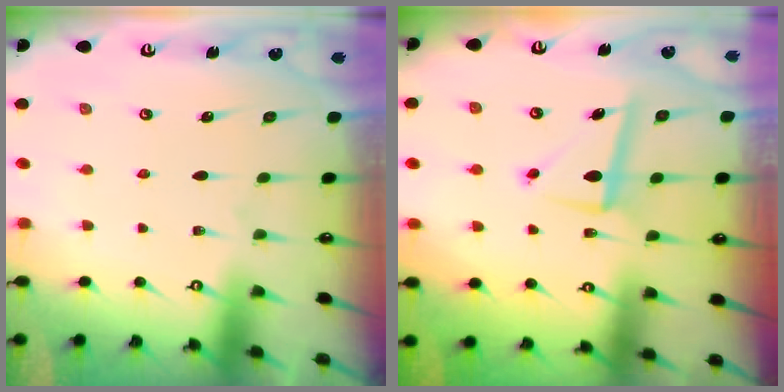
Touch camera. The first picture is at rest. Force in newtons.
{"total": 7.2, "press": 6.9, "slide": 1.9}